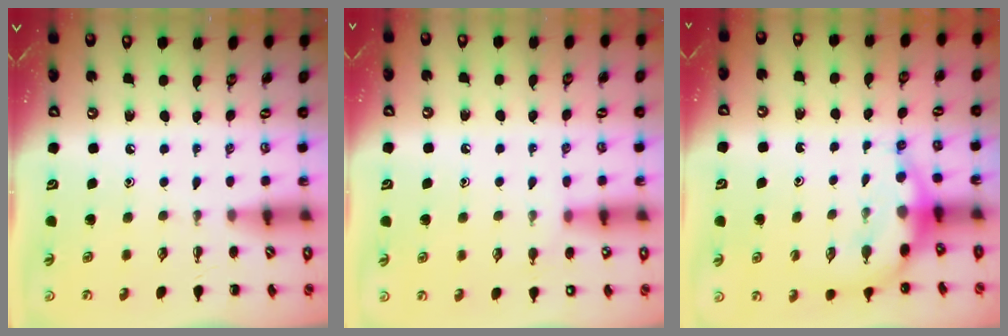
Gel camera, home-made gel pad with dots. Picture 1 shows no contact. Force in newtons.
{"total": 5.7, "press": 5.5, "slide": 1.7}
{"total": 6.7, "press": 6.5, "slide": 1.9}